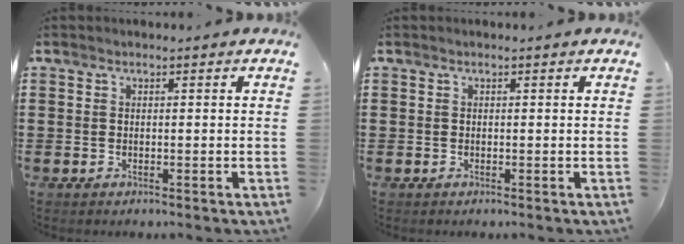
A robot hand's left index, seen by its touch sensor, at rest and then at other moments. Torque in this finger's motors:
{"motor_torque": [0.06, -0.02, 0.03, 0.01]}